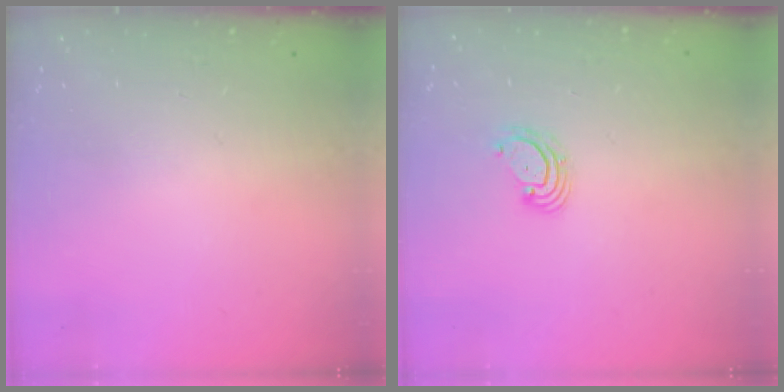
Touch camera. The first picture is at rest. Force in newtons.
{"total": 2.9, "press": 2.9, "slide": 0.1}